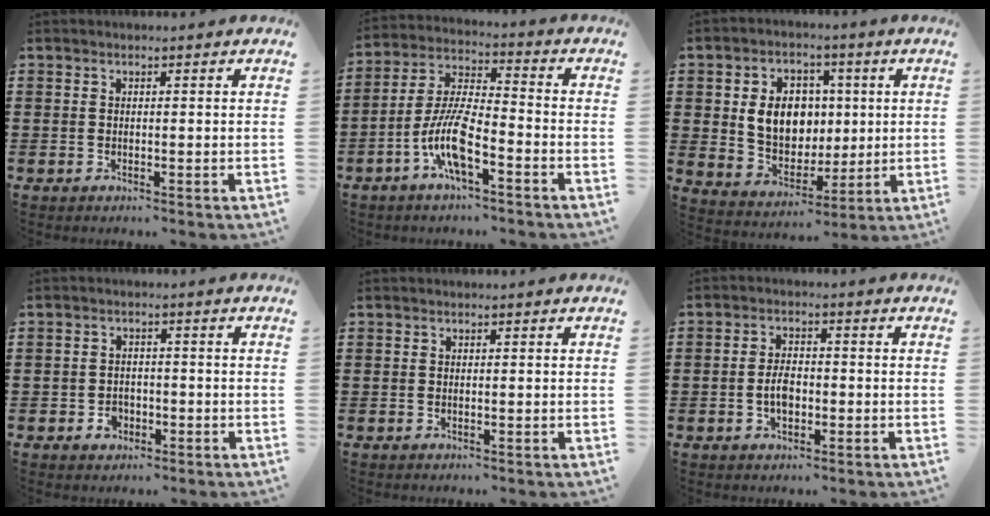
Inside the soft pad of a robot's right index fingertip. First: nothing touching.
{"total": 9.6, "force": [-4.5, 2.6, 8.1], "torque": [-0.186, -0.004, -0.089]}
{"total": 8.8, "force": [1.2, 7.0, 5.1], "torque": [-0.107, 0.019, 0.020]}
{"total": 2.5, "force": [-1.3, 1.8, 1.1], "torque": [-0.024, 0.001, -0.026]}
{"total": 0.0}
{"total": 3.7, "force": [-0.8, 2.0, 3.0], "torque": [-0.065, 0.003, -0.018]}